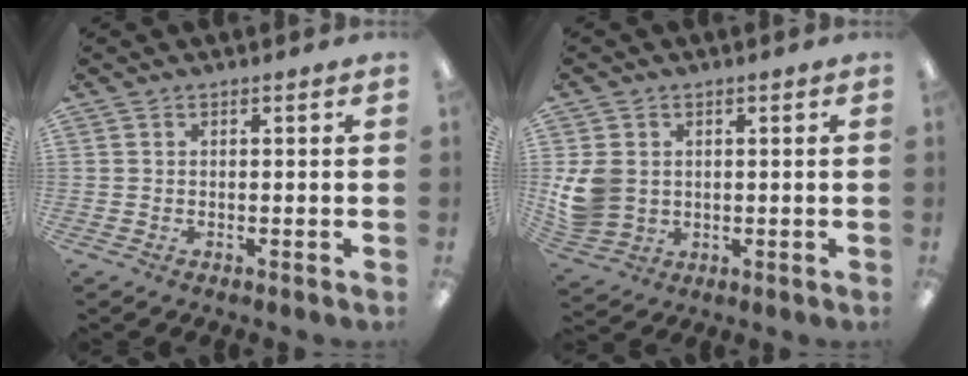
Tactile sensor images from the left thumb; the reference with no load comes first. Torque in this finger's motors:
{"motor_torque": [-0.26, 0.58, 0.52, -0.48, 0.07]}